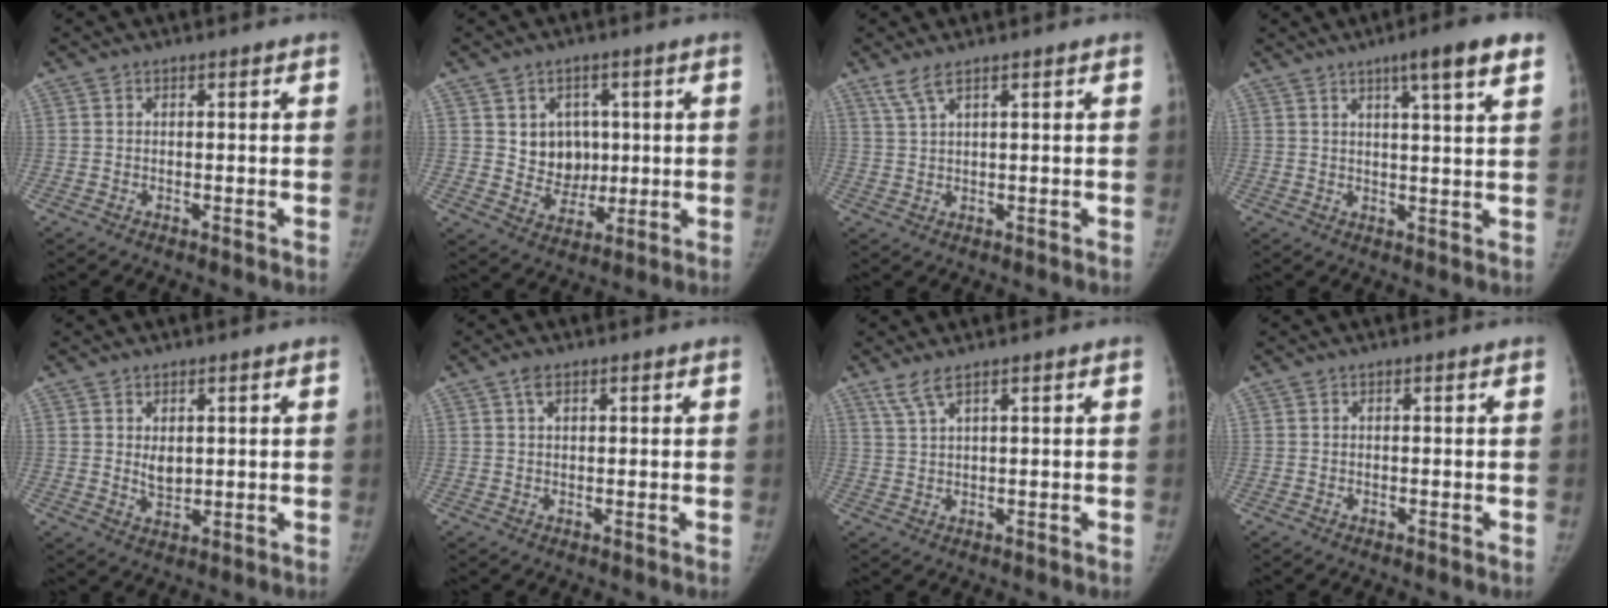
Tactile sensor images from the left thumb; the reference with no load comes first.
{"total": 8.0, "force": [1.7, 7.0, 3.5], "torque": [-0.008, -0.009, 0.036]}
{"total": 3.1, "force": [2.2, 0.4, 2.1], "torque": [-0.055, 0.002, 0.054]}
{"total": 8.9, "force": [5.2, 0.8, 7.2], "torque": [-0.095, -0.017, 0.070]}
{"total": 3.5, "force": [0.8, 2.4, 2.4], "torque": [-0.023, -0.011, 0.019]}
{"total": 2.0, "force": [1.1, 1.2, 1.3], "torque": [-0.019, 0.002, 0.019]}
{"total": 3.3, "force": [2.4, 0.5, 2.2], "torque": [-0.056, 0.000, 0.058]}
{"total": 0.0}